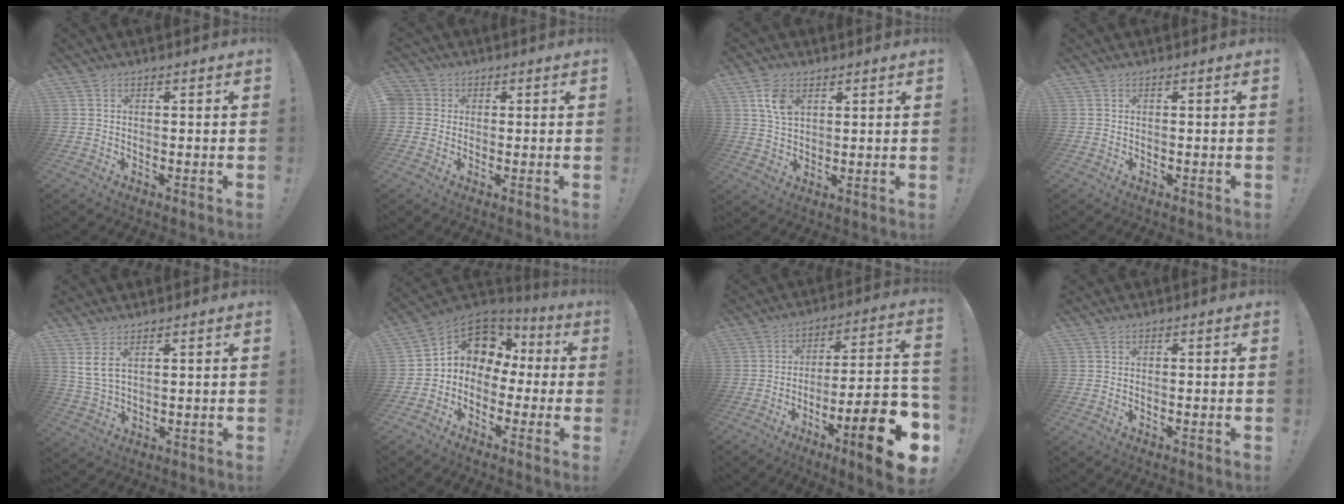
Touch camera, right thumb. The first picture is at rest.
{"total": 3.0, "force": [0.2, 2.8, 0.8], "torque": [-0.017, 0.007, 0.004]}
{"total": 7.6, "force": [3.4, 4.7, 4.9], "torque": [-0.083, -0.005, 0.066]}
{"total": 0.0}
{"total": 5.6, "force": [3.2, 2.3, 4.0], "torque": [-0.067, -0.013, 0.060]}
{"total": 8.6, "force": [1.9, 7.5, 3.7], "torque": [-0.052, -0.013, 0.042]}
{"total": 18.6, "force": [-9.5, 3.5, 15.7], "torque": [-0.212, 0.051, -0.145]}
{"total": 0.0}